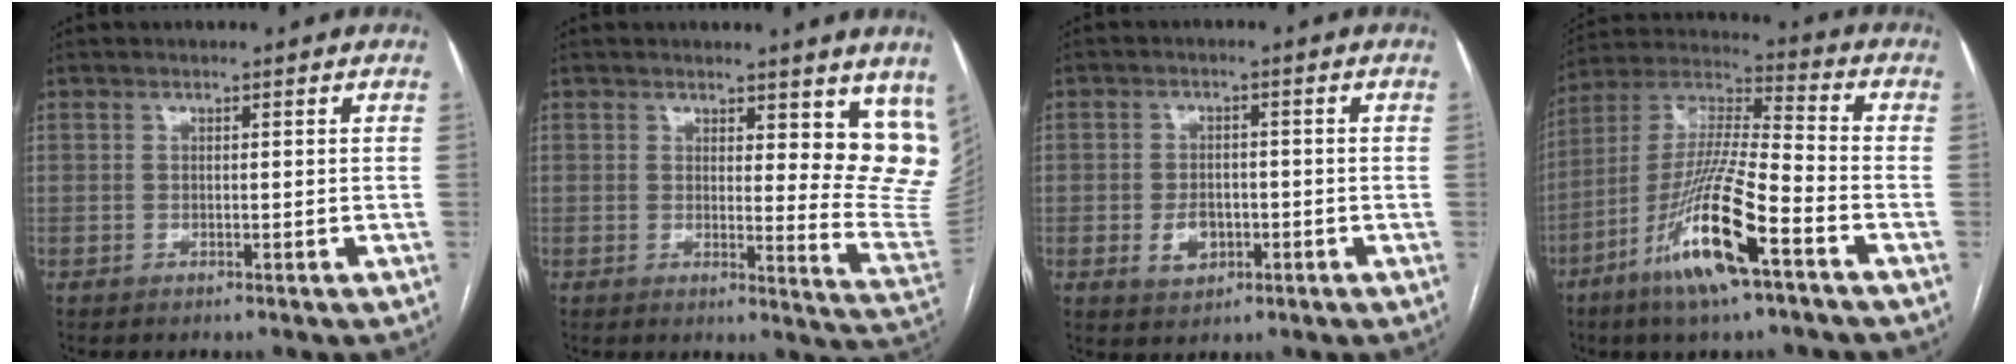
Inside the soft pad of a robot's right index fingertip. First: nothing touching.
{"total": 11.3, "force": [8.0, 3.4, 7.3], "torque": [-0.063, -0.041, 0.074]}
{"total": 4.2, "force": [-1.2, 3.0, 2.7], "torque": [-0.047, 0.003, -0.011]}
{"total": 16.6, "force": [-7.8, 1.3, 14.5], "torque": [-0.296, -0.020, -0.145]}